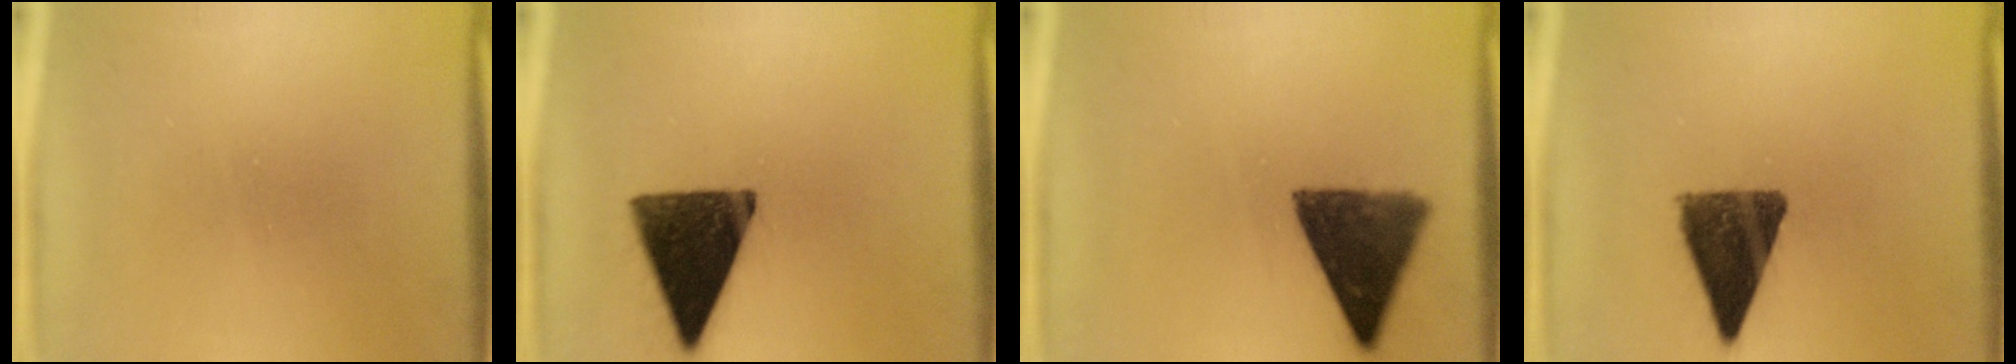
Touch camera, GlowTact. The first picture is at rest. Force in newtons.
{"total": 14.4}
{"total": 9.2}
{"total": 10.9}